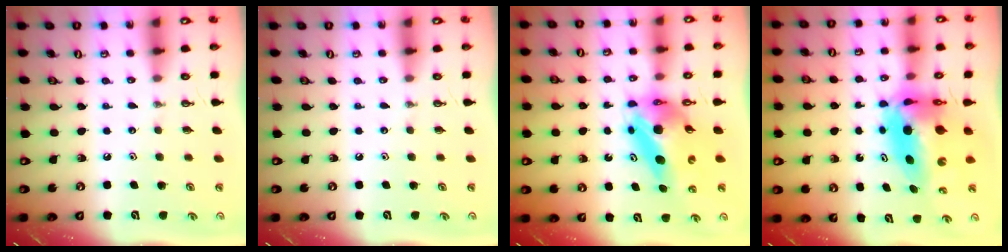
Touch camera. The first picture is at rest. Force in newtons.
{"total": 0.0}
{"total": 12.0, "press": 11.9, "slide": 1.0}
{"total": 10.8, "press": 10.6, "slide": 2.1}